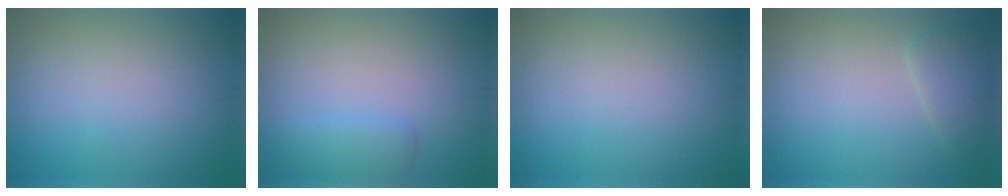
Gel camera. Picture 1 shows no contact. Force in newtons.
{"total": 1.8, "press": 1.8, "slide": 0.2}
{"total": 0.0}
{"total": 2.2, "press": 2.1, "slide": 0.3}